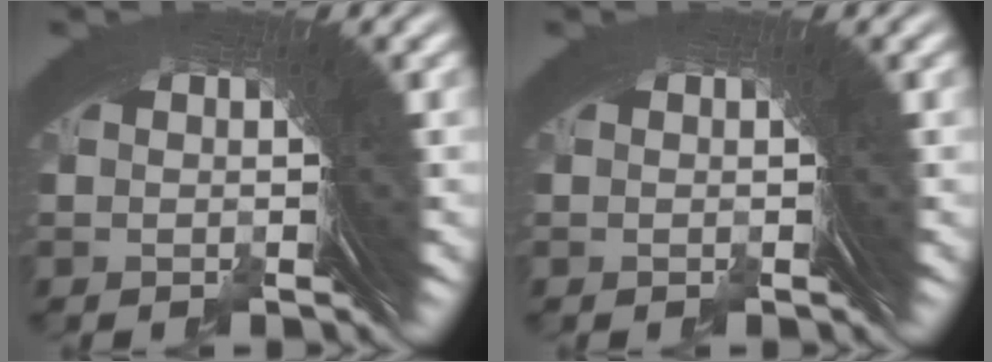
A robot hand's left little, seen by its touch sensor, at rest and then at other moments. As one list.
[{"total": 0.0}]